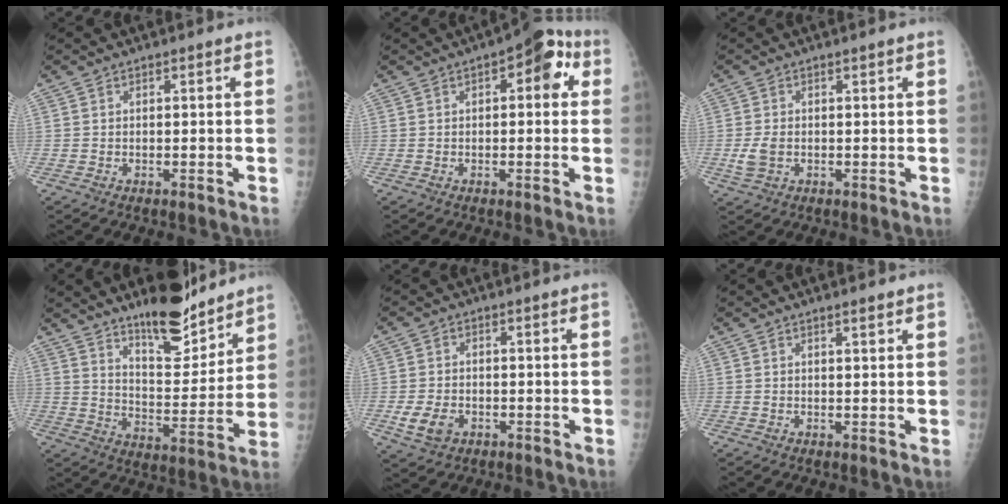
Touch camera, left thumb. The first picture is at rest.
{"total": 8.0, "force": [2.3, 3.7, 6.7], "torque": [-0.051, 0.017, 0.015]}
{"total": 3.4, "force": [-0.1, 2.1, 2.7], "torque": [-0.058, 0.002, 0.004]}
{"total": 14.6, "force": [11.7, 4.6, 7.5], "torque": [-0.075, -0.093, 0.188]}
{"total": 5.4, "force": [-1.7, 4.0, 3.2], "torque": [-0.058, 0.003, -0.026]}
{"total": 1.3, "force": [1.0, 0.1, 0.8], "torque": [-0.011, -0.006, 0.016]}